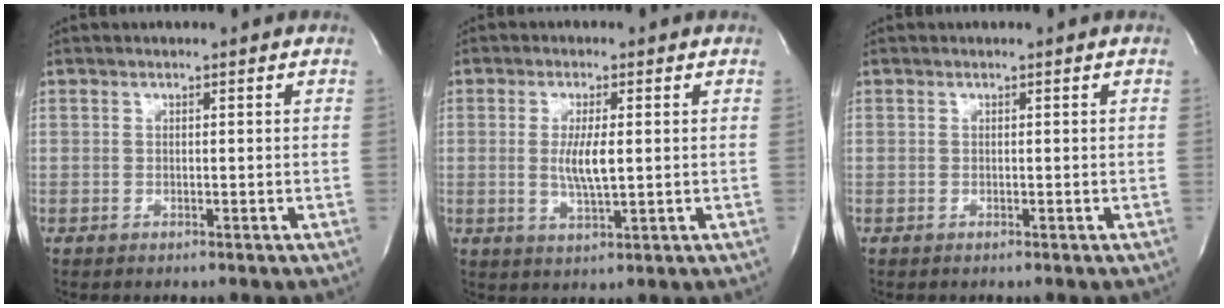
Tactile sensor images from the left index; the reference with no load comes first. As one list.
[{"total": 4.9, "force": [0.2, 0.8, 4.8], "torque": [-0.098, -0.009, 0.004]}, {"total": 0.0}]